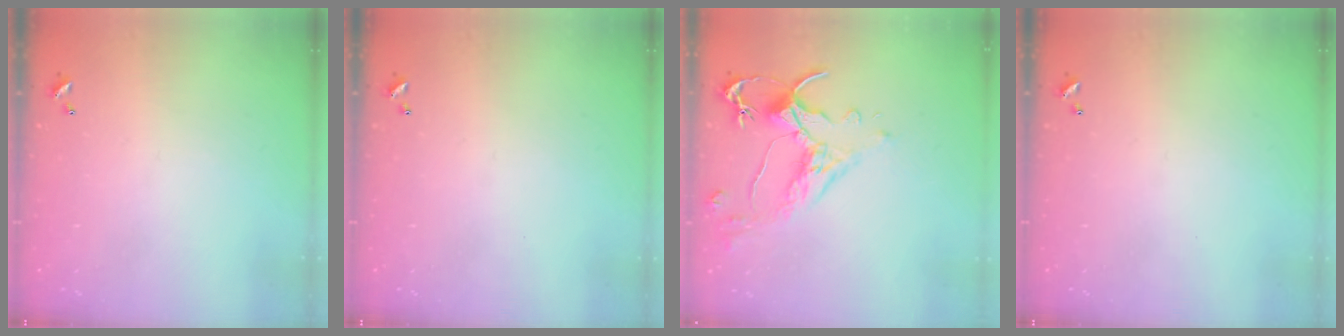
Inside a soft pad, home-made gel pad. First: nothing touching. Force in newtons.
{"total": 0.0}
{"total": 2.6, "press": 2.2, "slide": 1.3}
{"total": 0.0}